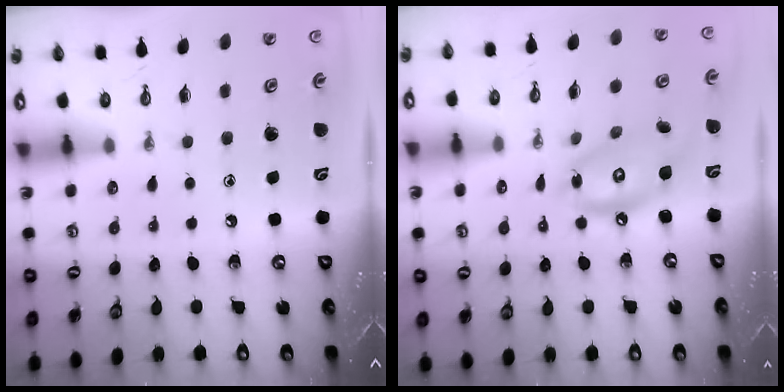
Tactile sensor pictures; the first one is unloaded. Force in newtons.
{"total": 12.8, "press": 12.8, "slide": 1.2}